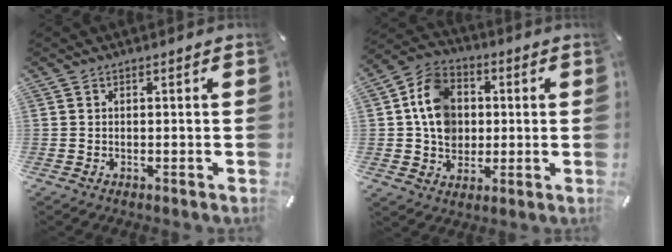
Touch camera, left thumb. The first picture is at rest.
{"total": 11.4, "force": [0.6, 10.0, 5.5], "torque": [-0.117, 0.016, 0.015]}